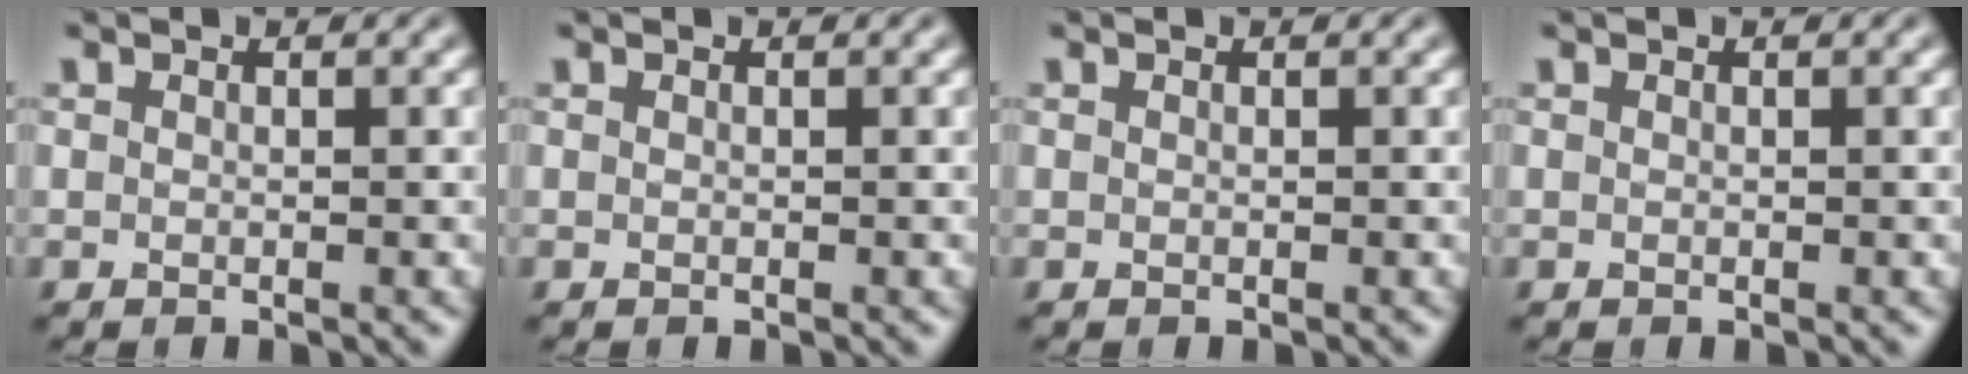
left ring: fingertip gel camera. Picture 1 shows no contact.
{"total": 0.0}
{"total": 0.0}
{"total": 0.0}